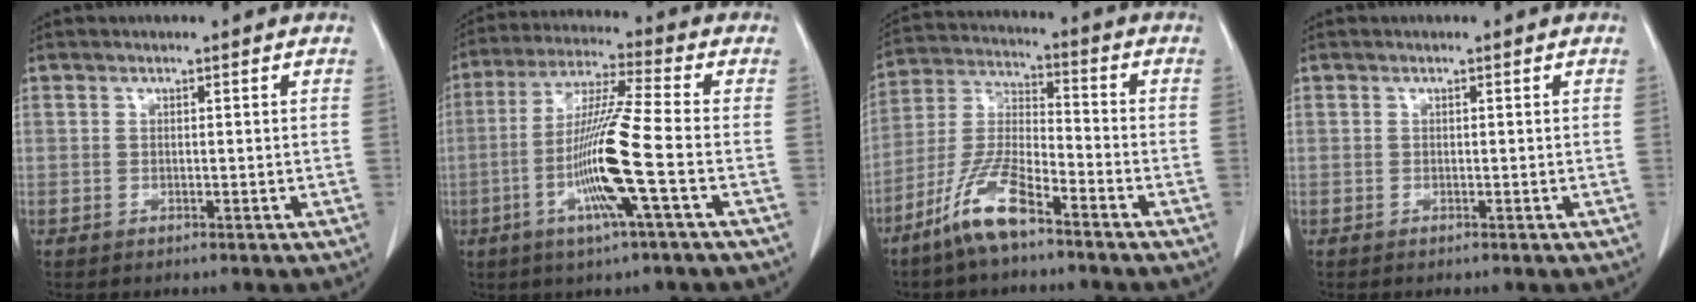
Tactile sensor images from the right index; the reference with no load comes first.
{"total": 12.6, "force": [-3.5, -0.9, 12.0], "torque": [-0.239, -0.009, -0.075]}
{"total": 10.3, "force": [-6.9, 1.9, 7.3], "torque": [-0.159, -0.012, -0.140]}
{"total": 0.0}